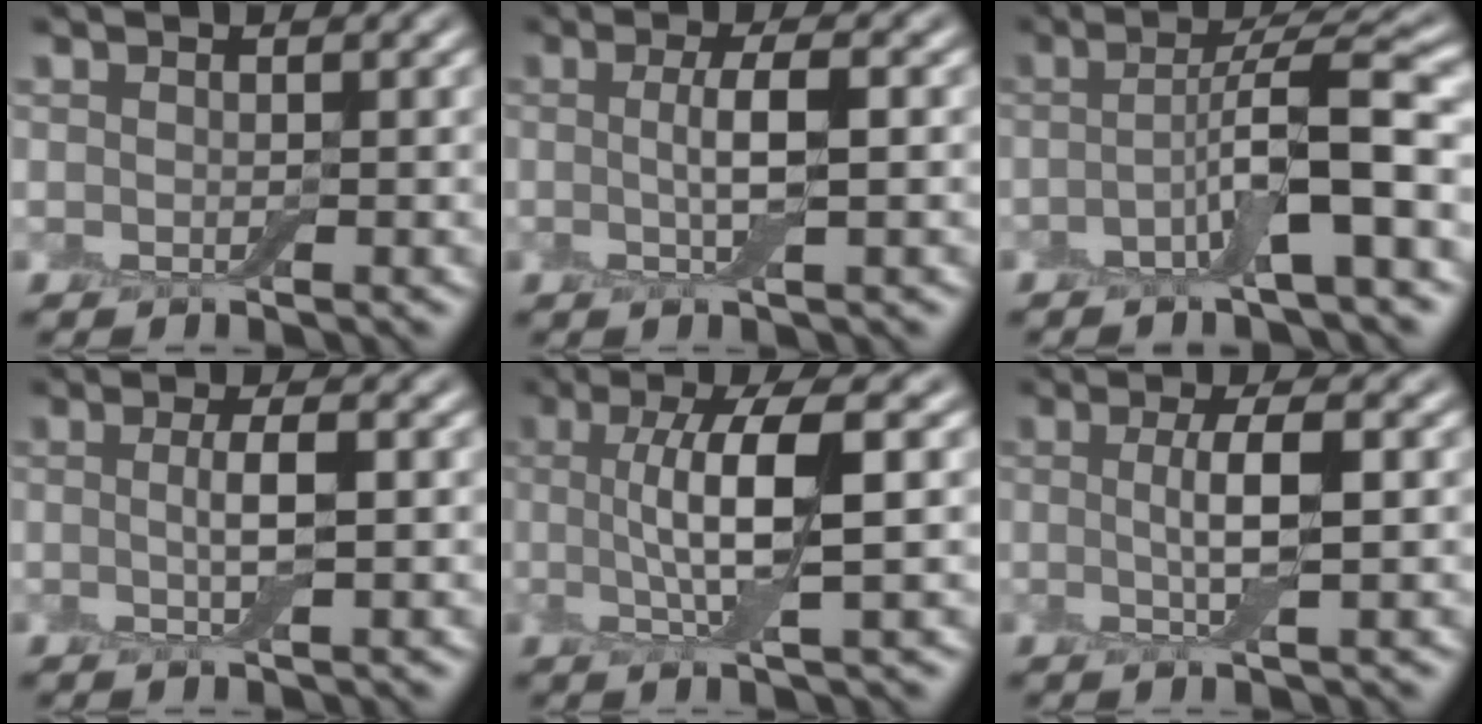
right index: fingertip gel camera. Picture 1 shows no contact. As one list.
[{"total": 3.4, "force": [0.0, 0.7, 3.4], "torque": [-0.065, -0.001, -0.001]}, {"total": 6.6, "force": [-1.7, 1.0, 6.3], "torque": [-0.105, 0.018, -0.040]}, {"total": 2.5, "force": [0.0, 0.4, 2.5], "torque": [-0.048, -0.002, -0.002]}, {"total": 7.0, "force": [0.8, 1.8, 6.7], "torque": [-0.121, 0.004, 0.009]}, {"total": 3.8, "force": [0.1, 0.8, 3.8], "torque": [-0.071, -0.001, 0.002]}]